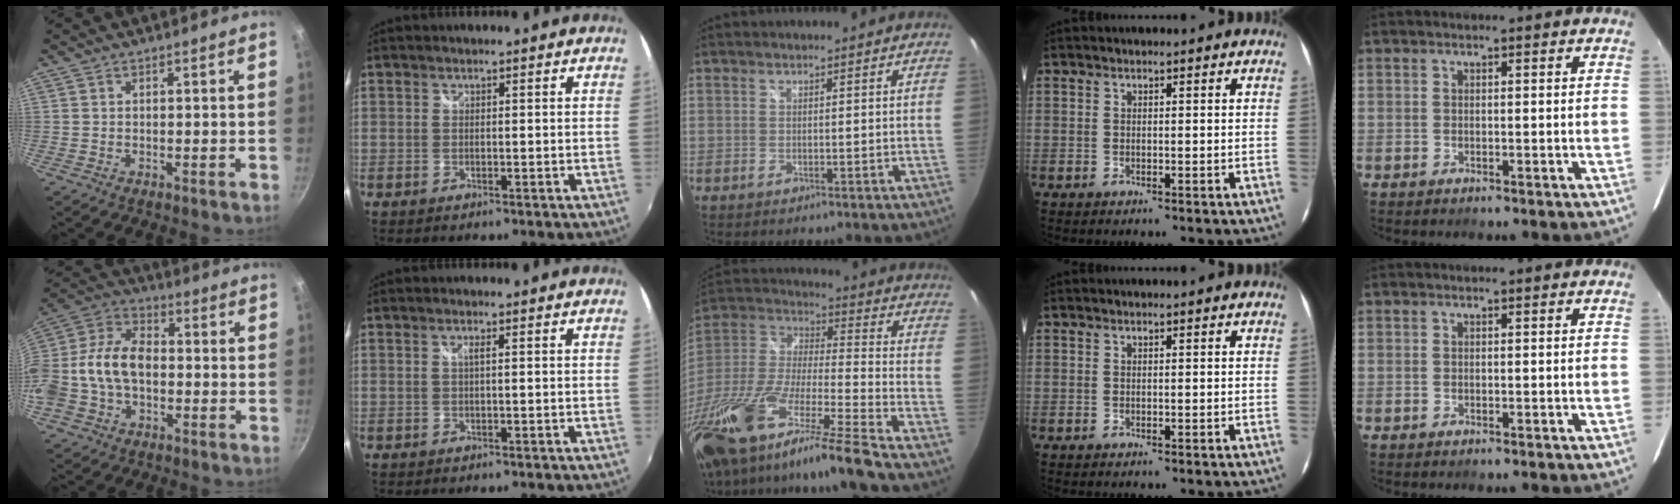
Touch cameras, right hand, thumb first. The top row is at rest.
{"thumb": {"total": 15.7, "force": [-2.0, 10.7, 11.3], "torque": [-0.205, 0.049, -0.049]}, "index": {"total": 0.9, "force": [0.0, -0.2, 0.9], "torque": [-0.016, 0.001, -0.001]}, "middle": {"total": 28.6, "force": [-20.0, 1.9, 20.2], "torque": [-0.353, -0.068, -0.360]}}